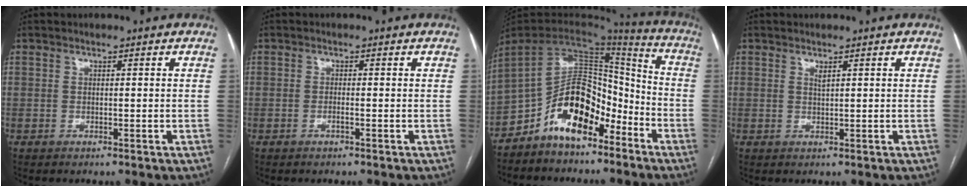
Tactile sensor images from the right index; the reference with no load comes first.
{"total": 0.7, "force": [-0.4, -0.1, 0.6], "torque": [-0.015, 0.000, -0.008]}
{"total": 12.9, "force": [-8.3, 6.1, 7.8], "torque": [-0.143, 0.032, -0.152]}
{"total": 0.8, "force": [0.6, 0.0, 0.6], "torque": [-0.013, -0.004, 0.012]}